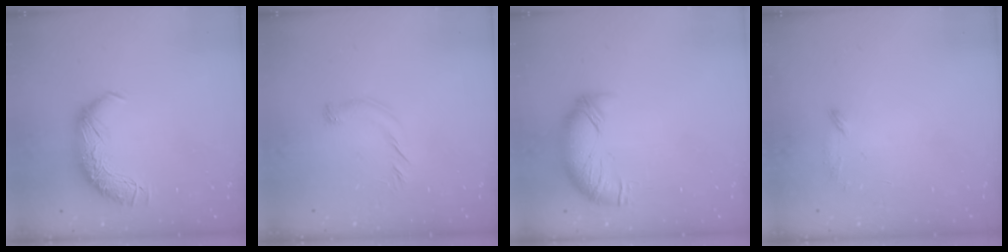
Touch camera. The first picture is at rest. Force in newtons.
{"total": 5.6, "press": 5.4, "slide": 1.3}
{"total": 3.2, "press": 2.5, "slide": 2.0}
{"total": 6.8, "press": 6.8, "slide": 0.7}